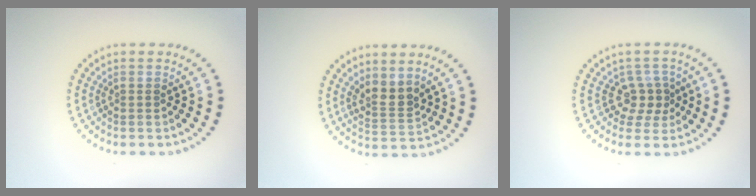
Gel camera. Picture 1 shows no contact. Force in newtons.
{"total": 2.6, "press": 2.2, "slide": 1.4}
{"total": 2.3, "press": 1.8, "slide": 1.5}